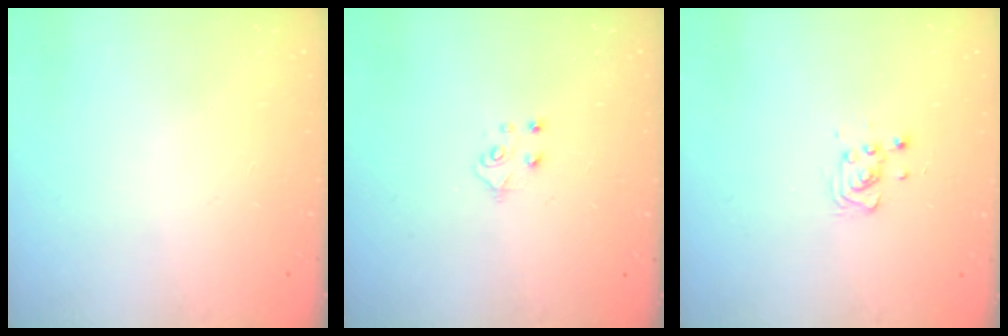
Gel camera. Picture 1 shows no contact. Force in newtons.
{"total": 4.9, "press": 4.8, "slide": 0.5}
{"total": 4.7, "press": 4.6, "slide": 1.1}